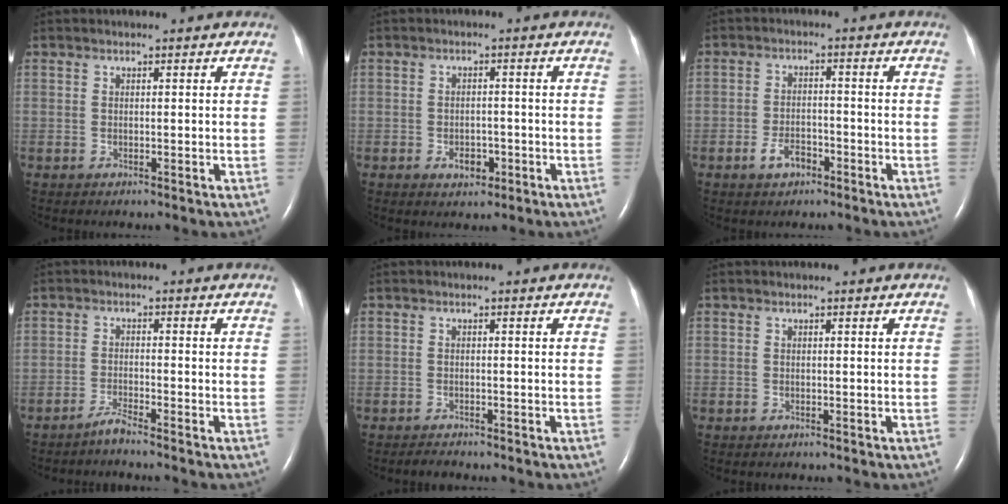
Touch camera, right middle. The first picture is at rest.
{"total": 3.0, "force": [-1.4, 2.0, 1.8], "torque": [-0.026, 0.004, -0.013]}
{"total": 3.8, "force": [-2.3, 2.0, 2.2], "torque": [-0.044, 0.003, -0.037]}
{"total": 2.1, "force": [-1.9, -0.5, 0.7], "torque": [-0.019, -0.005, -0.040]}
{"total": 1.0, "force": [-1.0, 0.1, 0.1], "torque": [-0.010, -0.004, -0.014]}
{"total": 0.0}